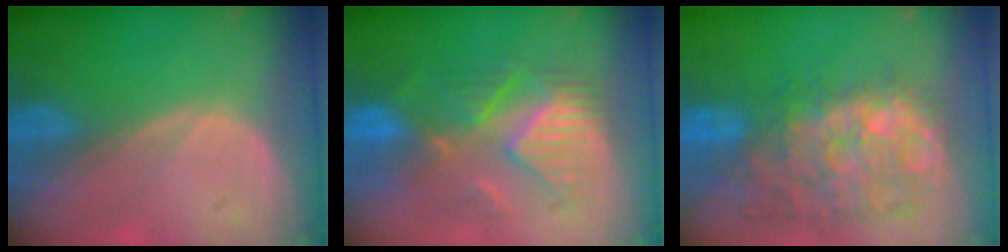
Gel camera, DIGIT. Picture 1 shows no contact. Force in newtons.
{"total": 9.0, "press": 8.9, "slide": 0.9}
{"total": 12.5, "press": 11.3, "slide": 5.4}